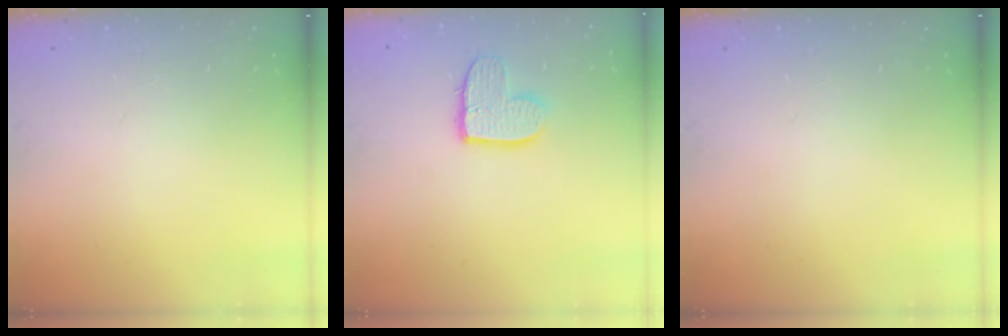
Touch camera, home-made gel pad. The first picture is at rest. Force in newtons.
{"total": 9.8, "press": 9.8, "slide": 0.5}
{"total": 0.0}